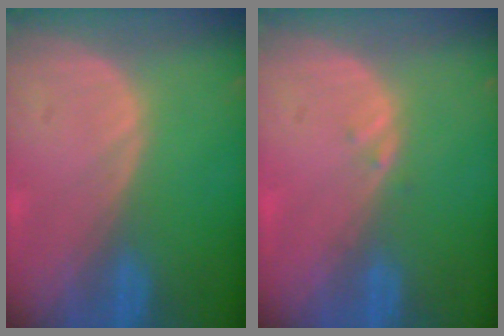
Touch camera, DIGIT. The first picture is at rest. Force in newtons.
{"total": 0.7, "press": 0.6, "slide": 0.3}